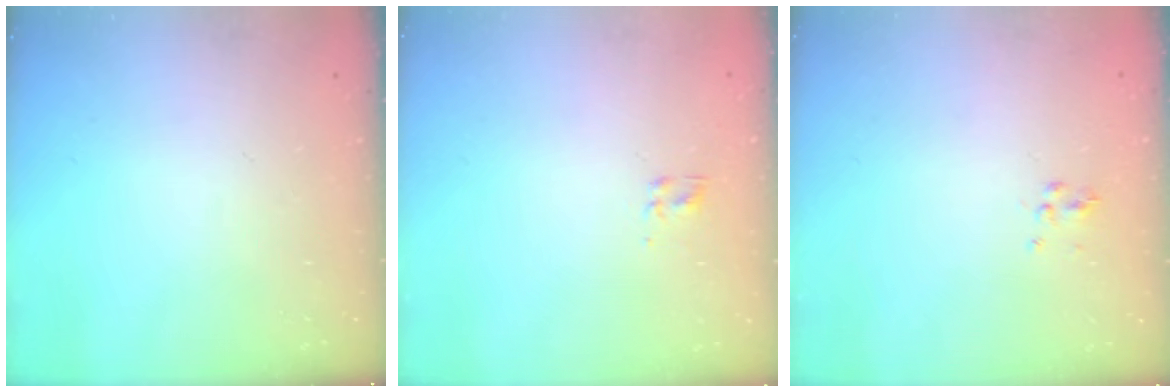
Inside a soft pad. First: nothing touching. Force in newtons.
{"total": 2.3, "press": 2.0, "slide": 1.2}
{"total": 3.4, "press": 3.1, "slide": 1.4}